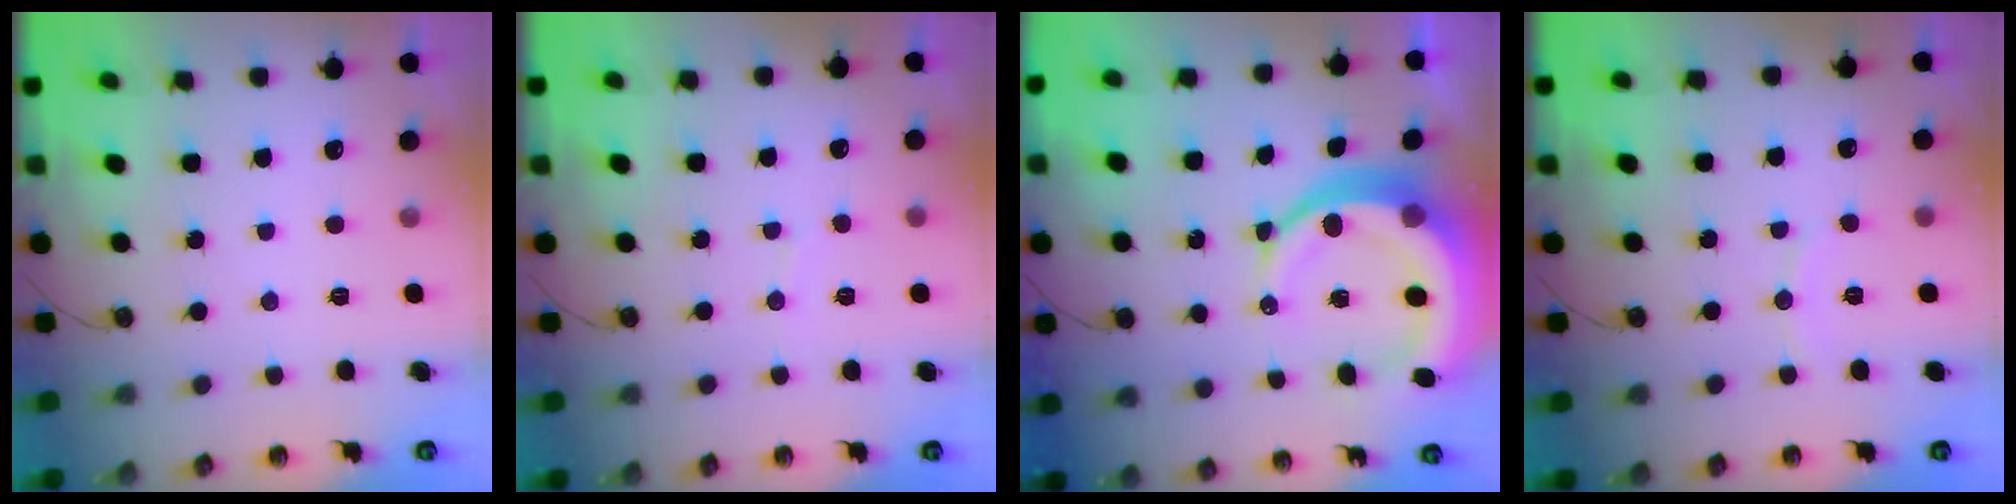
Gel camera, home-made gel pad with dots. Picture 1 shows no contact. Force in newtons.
{"total": 3.9, "press": 3.9, "slide": 0.5}
{"total": 16.9, "press": 16.8, "slide": 1.9}
{"total": 4.5, "press": 4.5, "slide": 0.5}